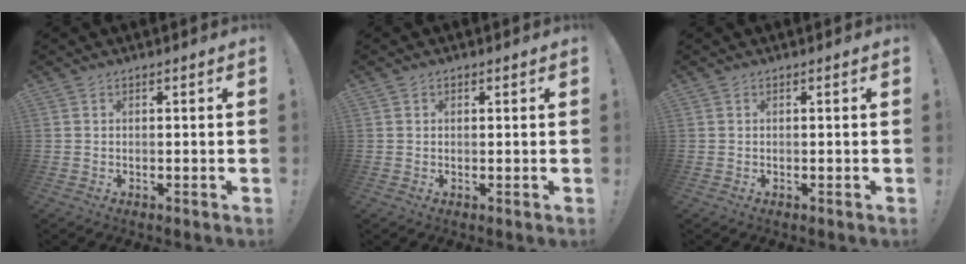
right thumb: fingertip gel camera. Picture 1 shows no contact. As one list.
[{"total": 0.7, "force": [0.5, 0.5, 0.1], "torque": [0.000, -0.001, 0.008]}, {"total": 0.0}]